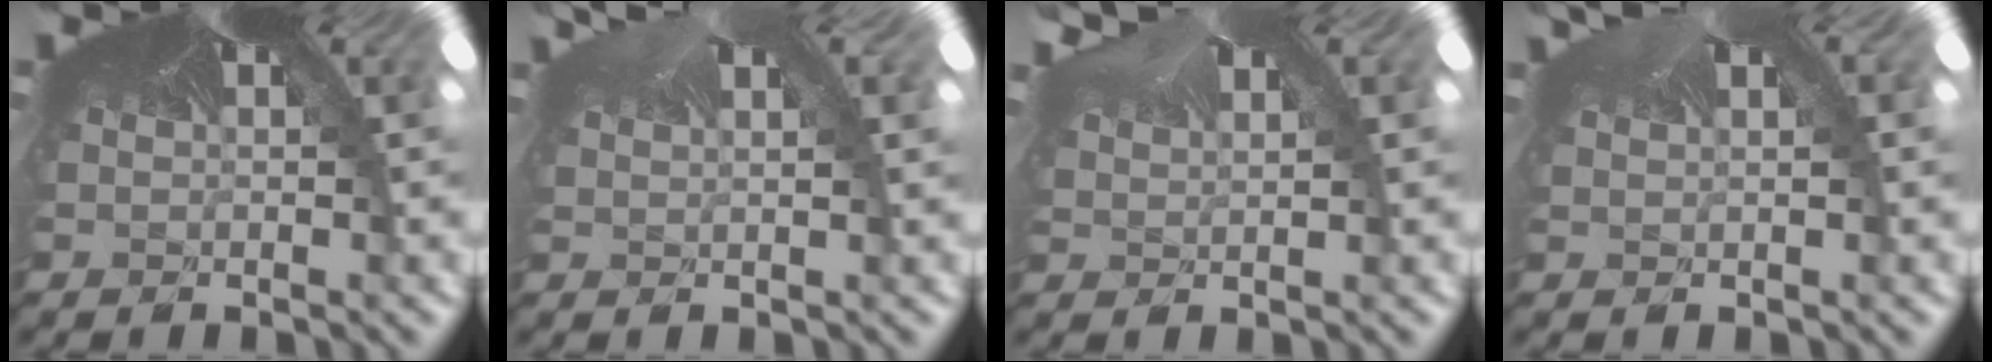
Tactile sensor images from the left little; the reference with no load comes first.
{"total": 2.1, "force": [0.3, -1.1, -1.8], "torque": [0.022, 0.002, 0.000]}
{"total": 2.1, "force": [1.4, 1.4, 0.8], "torque": [-0.046, 0.017, 0.026]}
{"total": 0.8, "force": [0.7, -0.3, -0.2], "torque": [-0.005, 0.010, 0.003]}